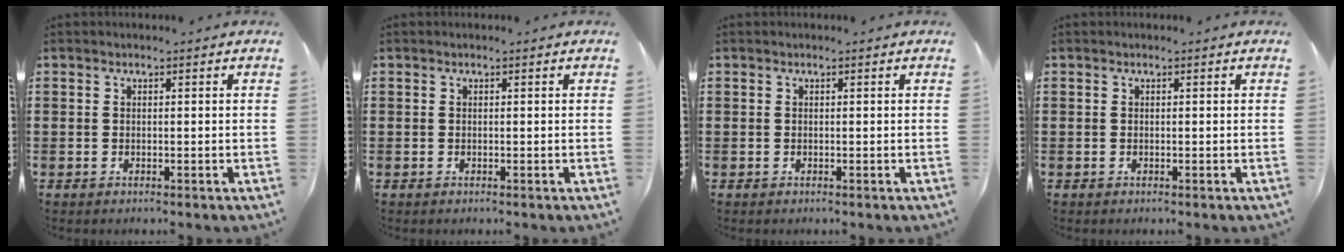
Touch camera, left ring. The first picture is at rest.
{"total": 0.0}
{"total": 0.0}
{"total": 0.0}